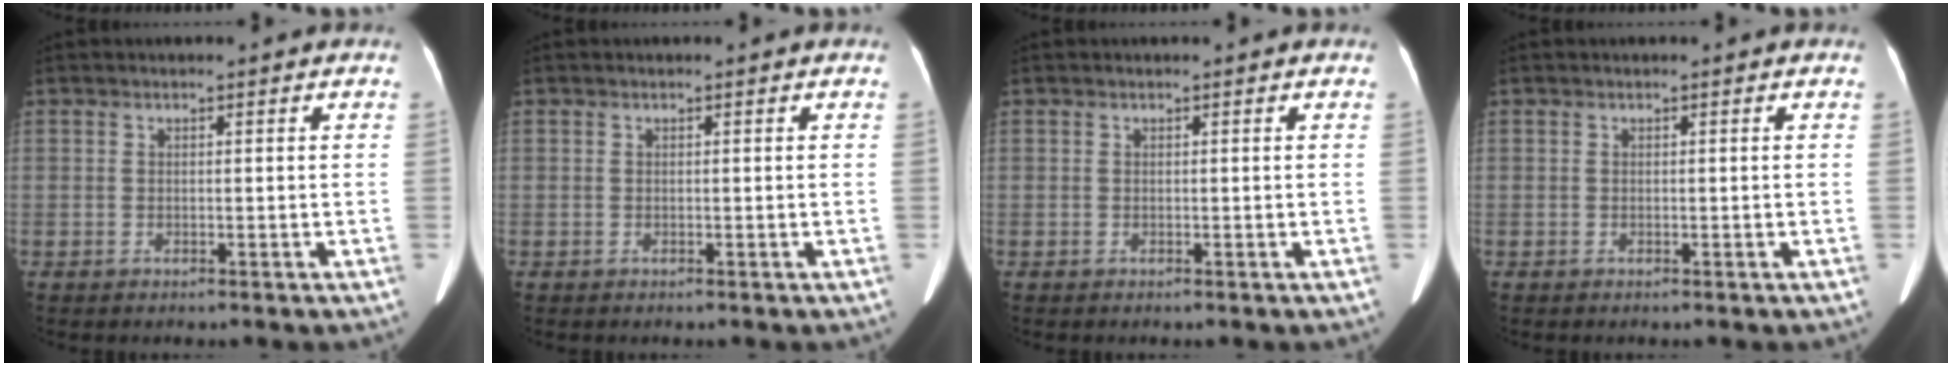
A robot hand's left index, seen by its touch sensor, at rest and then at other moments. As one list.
[{"total": 0.0}, {"total": 0.0}, {"total": 0.0}]